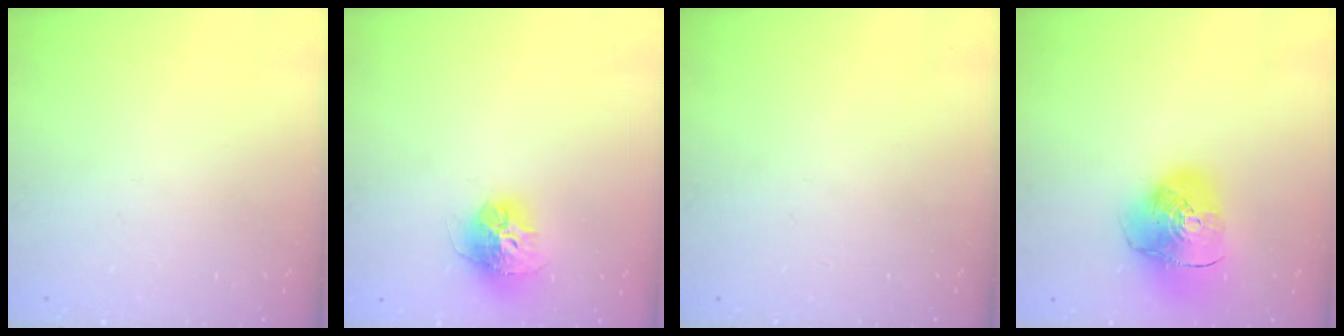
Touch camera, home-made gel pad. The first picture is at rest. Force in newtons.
{"total": 12.8, "press": 12.8, "slide": 1.1}
{"total": 0.0}
{"total": 12.3, "press": 12.2, "slide": 1.9}